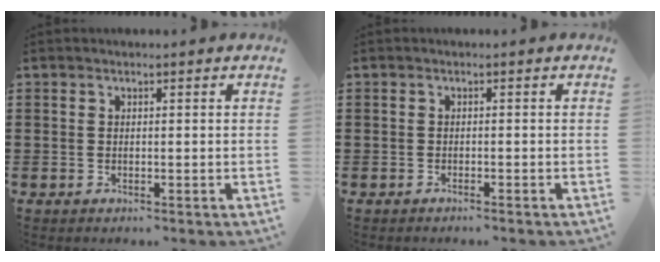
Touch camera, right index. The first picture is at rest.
{"total": 0.5, "force": [-0.5, -0.1, 0.2], "torque": [-0.005, -0.001, -0.010]}